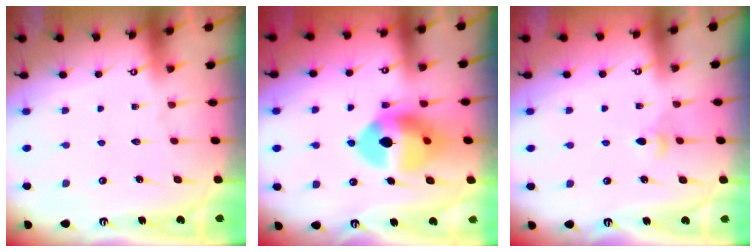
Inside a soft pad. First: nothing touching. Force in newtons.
{"total": 13.2, "press": 13.1, "slide": 1.8}
{"total": 3.1, "press": 3.0, "slide": 0.8}